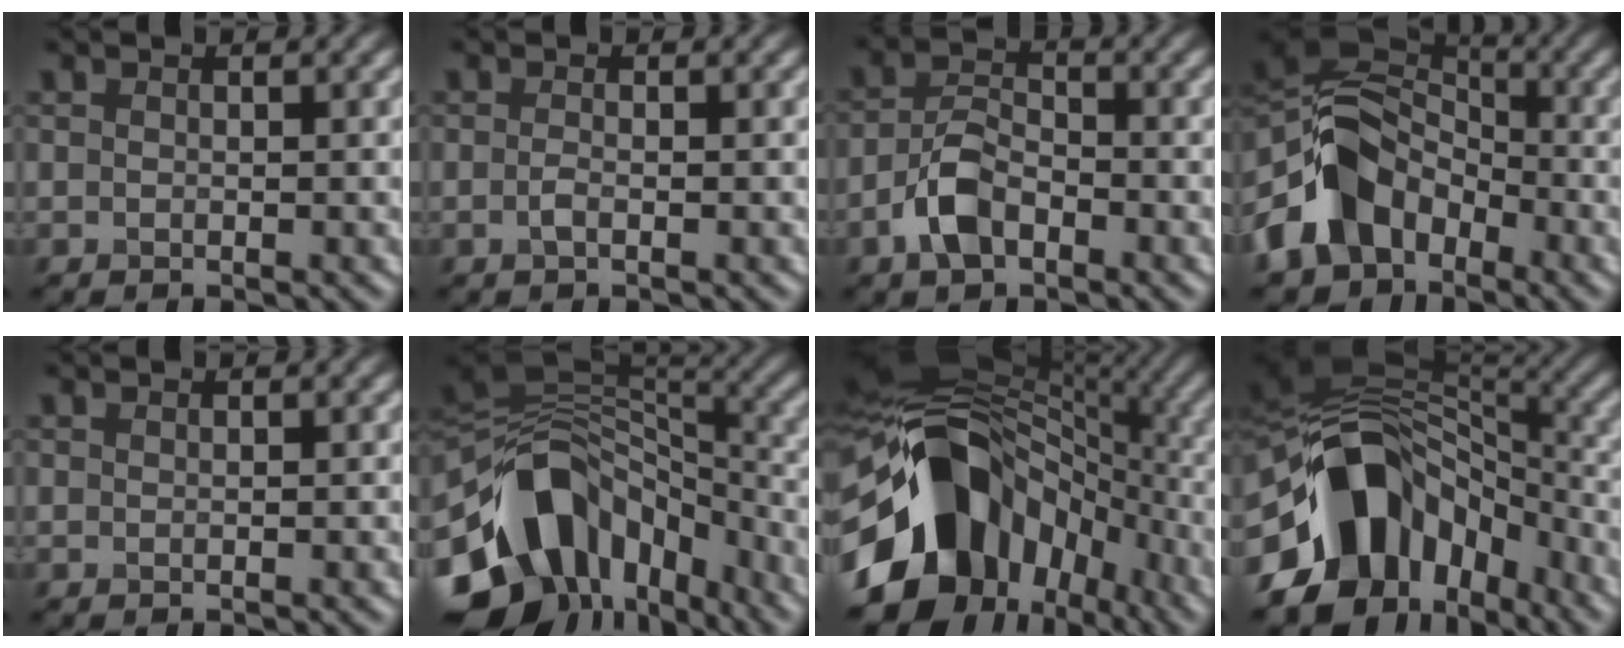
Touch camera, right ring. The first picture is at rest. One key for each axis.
{"total": 0.9, "fx": -0.4, "fy": 0.3, "fz": 0.7, "tx": -0.018, "ty": 0.000, "tz": -0.009}
{"total": 4.1, "fx": -2.2, "fy": 2.3, "fz": 2.6, "tx": -0.049, "ty": 0.006, "tz": -0.050}
{"total": 8.8, "fx": -4.0, "fy": 6.5, "fz": 4.4, "tx": -0.068, "ty": 0.007, "tz": -0.093}
{"total": 0.0}
{"total": 14.4, "fx": -6.0, "fy": 10.0, "fz": 8.5, "tx": -0.171, "ty": 0.011, "tz": -0.105}
{"total": 15.1, "fx": -4.1, "fy": 11.4, "fz": 9.0, "tx": -0.144, "ty": 0.001, "tz": -0.083}
{"total": 13.7, "fx": -4.7, "fy": 9.7, "fz": 8.4, "tx": -0.147, "ty": 0.019, "tz": -0.098}